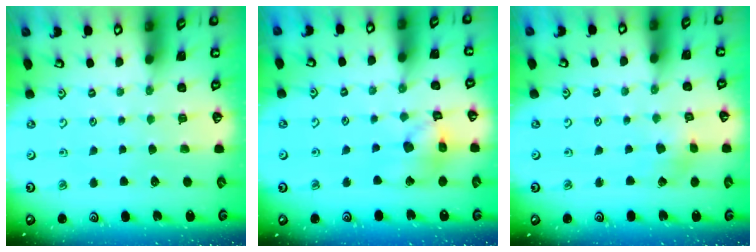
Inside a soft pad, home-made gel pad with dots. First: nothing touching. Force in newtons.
{"total": 13.1, "press": 13.0, "slide": 2.0}
{"total": 2.9, "press": 2.8, "slide": 0.2}